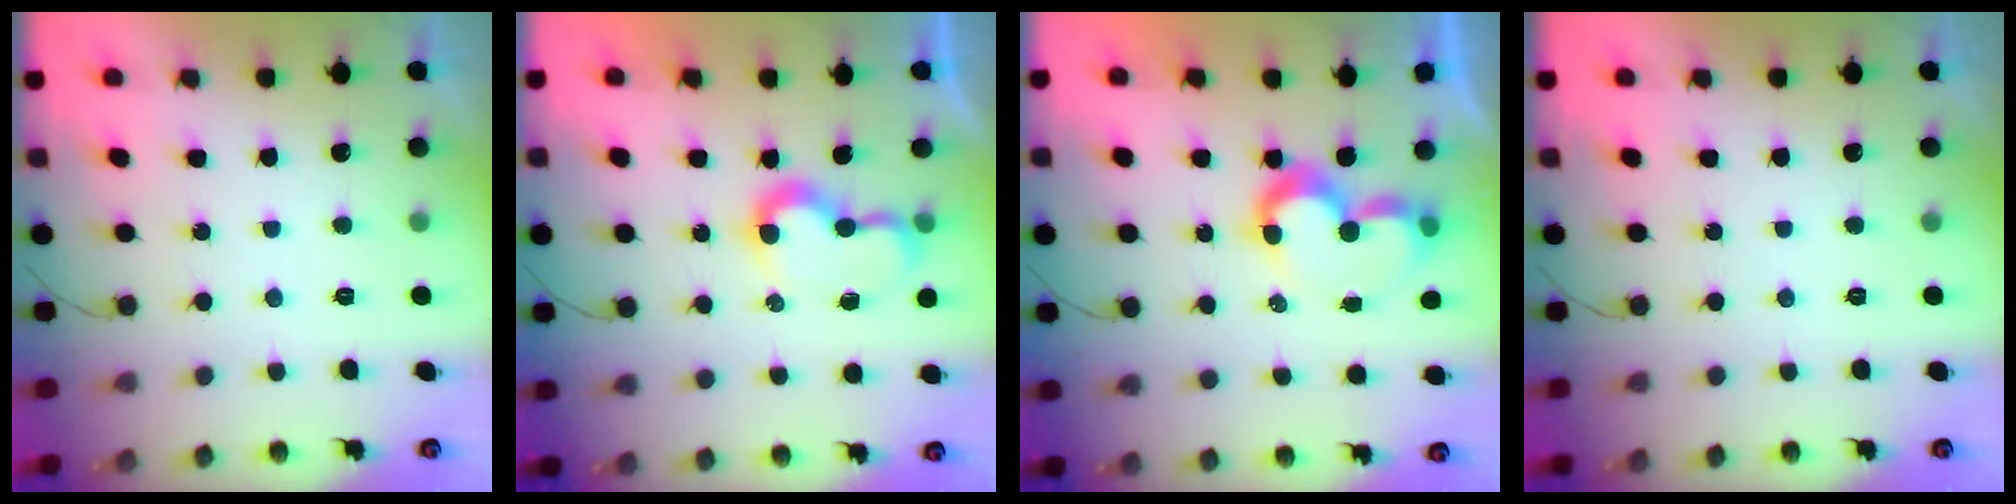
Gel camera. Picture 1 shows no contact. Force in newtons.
{"total": 7.4, "press": 7.3, "slide": 0.7}
{"total": 8.2, "press": 8.2, "slide": 0.6}
{"total": 0.0}